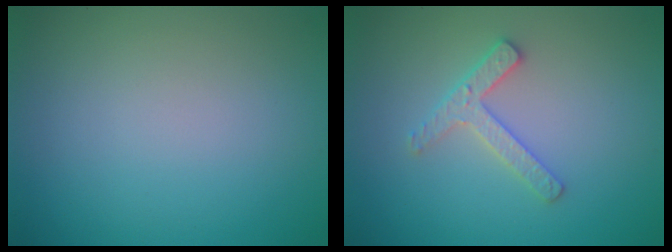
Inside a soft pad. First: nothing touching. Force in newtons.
{"total": 2.4, "press": 2.4, "slide": 0.4}